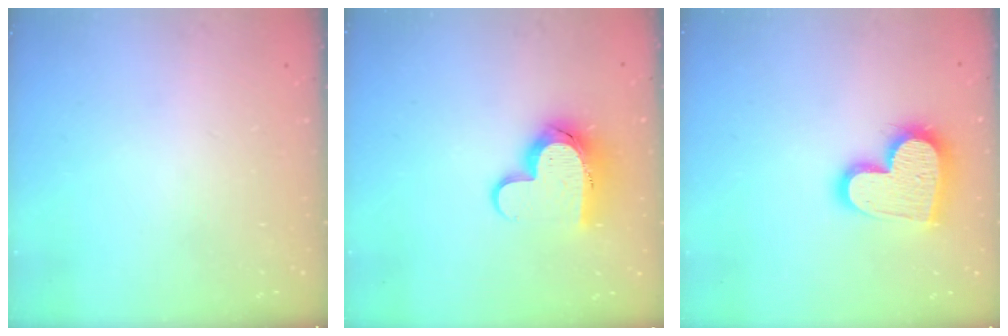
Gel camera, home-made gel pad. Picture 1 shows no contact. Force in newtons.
{"total": 12.4, "press": 12.3, "slide": 1.0}
{"total": 16.7, "press": 16.7, "slide": 1.0}